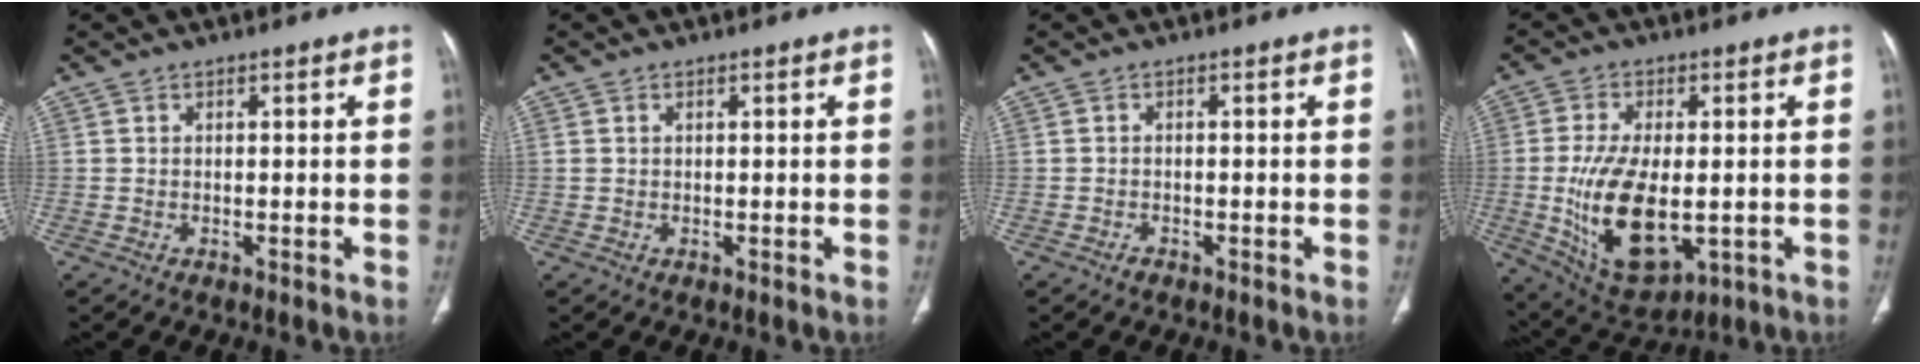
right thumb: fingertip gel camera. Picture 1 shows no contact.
{"total": 0.8, "force": [0.4, 0.4, 0.5], "torque": [-0.015, 0.007, 0.011]}
{"total": 0.9, "force": [-0.7, 0.5, 0.3], "torque": [-0.007, 0.001, -0.013]}
{"total": 16.1, "force": [-2.4, 8.3, 13.6], "torque": [-0.244, -0.015, -0.018]}